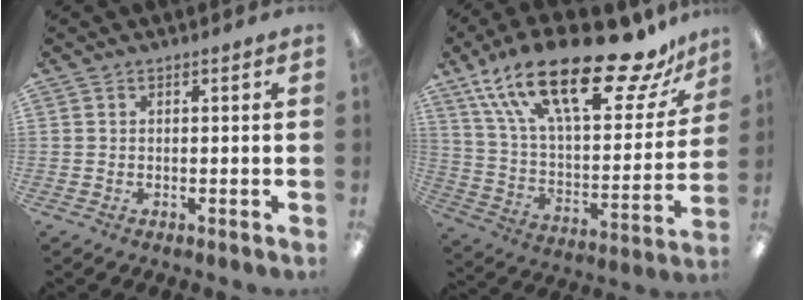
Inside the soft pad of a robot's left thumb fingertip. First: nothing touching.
{"total": 28.8, "force": [18.5, 10.0, 19.7], "torque": [-0.341, -0.109, 0.308]}